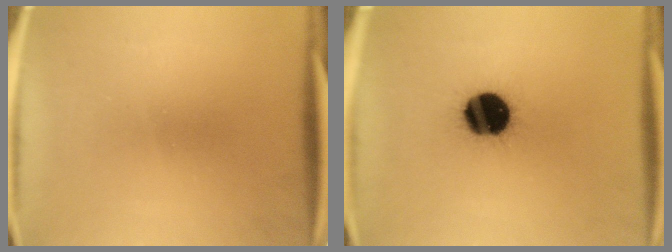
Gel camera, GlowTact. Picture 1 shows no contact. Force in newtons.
{"total": 16.0}